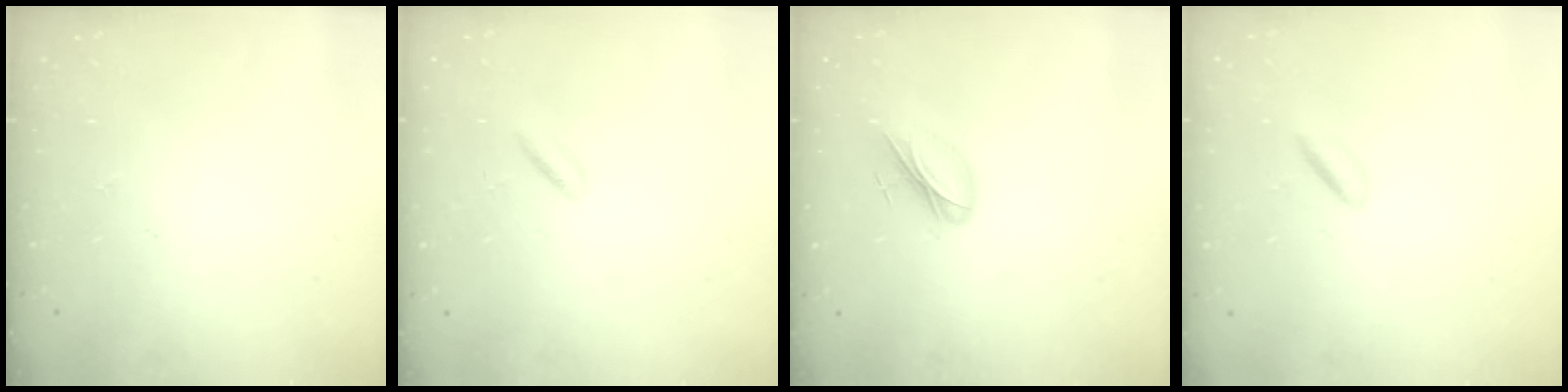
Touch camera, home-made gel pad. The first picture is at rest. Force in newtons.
{"total": 1.7, "press": 1.5, "slide": 0.7}
{"total": 7.3, "press": 7.1, "slide": 1.7}
{"total": 1.9, "press": 1.7, "slide": 0.7}